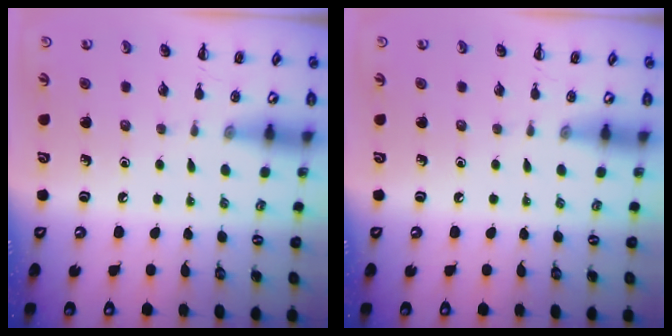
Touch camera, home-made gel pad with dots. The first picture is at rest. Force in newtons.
{"total": 0.0}